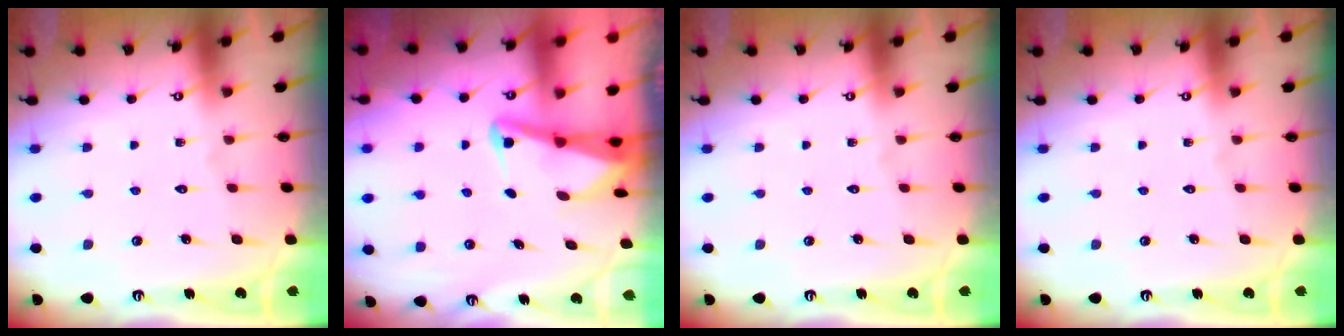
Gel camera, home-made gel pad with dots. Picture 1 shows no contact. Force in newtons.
{"total": 2.8, "press": 2.7, "slide": 0.7}
{"total": 0.0}
{"total": 0.0}